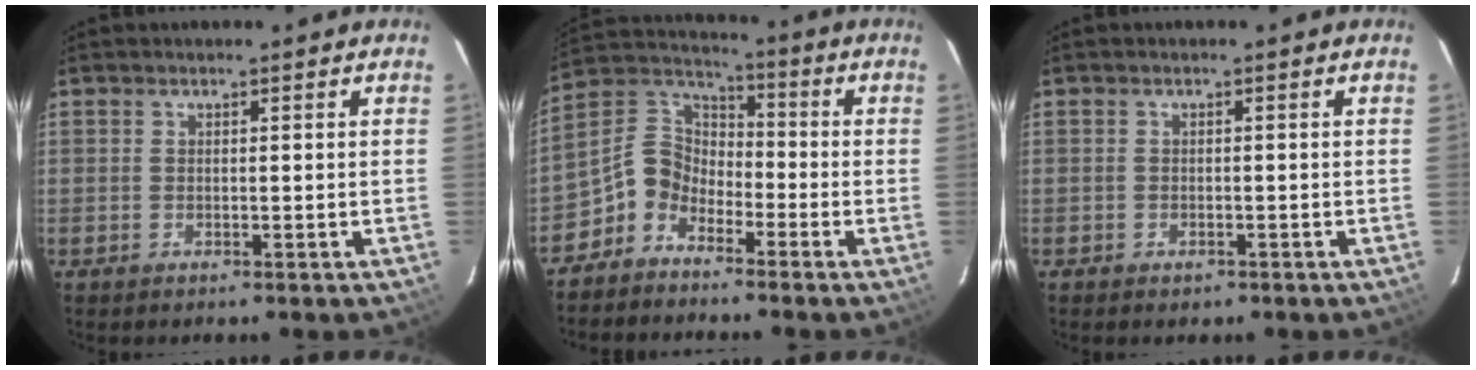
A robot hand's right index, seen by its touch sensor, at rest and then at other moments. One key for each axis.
{"total": 7.4, "fx": -5.0, "fy": 4.9, "fz": 2.3, "tx": -0.051, "ty": 0.038, "tz": -0.122}
{"total": 1.4, "fx": -0.8, "fy": 1.1, "fz": 0.5, "tx": -0.009, "ty": 0.001, "tz": -0.009}